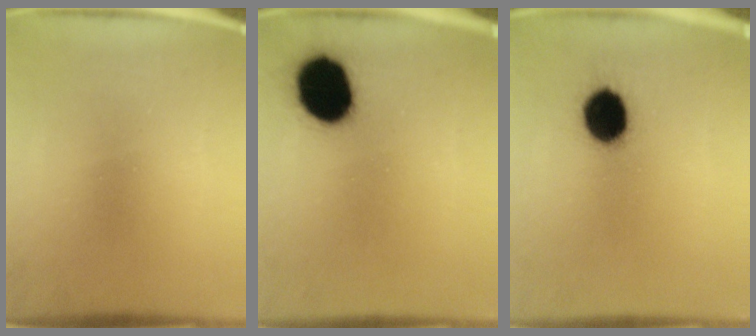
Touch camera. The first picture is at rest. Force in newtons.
{"total": 16.2}
{"total": 10.2}